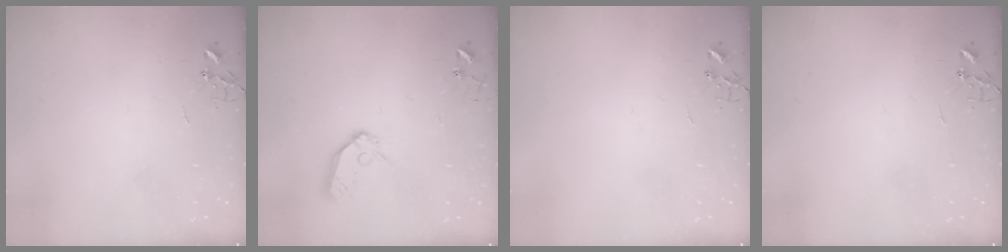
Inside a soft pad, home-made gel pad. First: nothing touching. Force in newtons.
{"total": 11.0, "press": 10.9, "slide": 1.1}
{"total": 0.0}
{"total": 0.0}